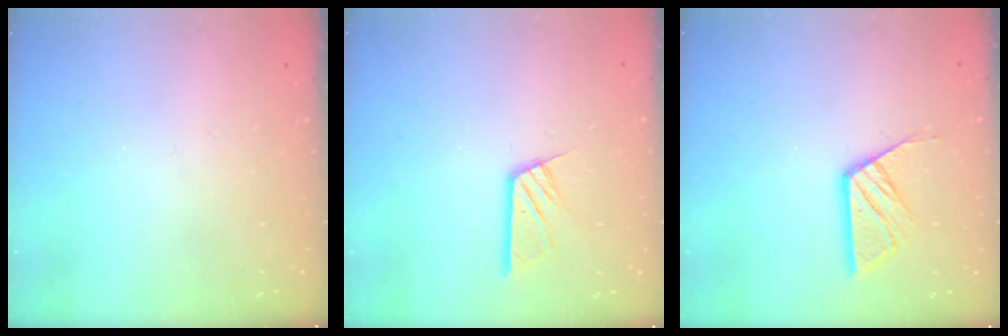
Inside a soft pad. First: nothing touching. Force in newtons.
{"total": 9.0, "press": 9.0, "slide": 0.9}
{"total": 10.5, "press": 10.5, "slide": 0.7}